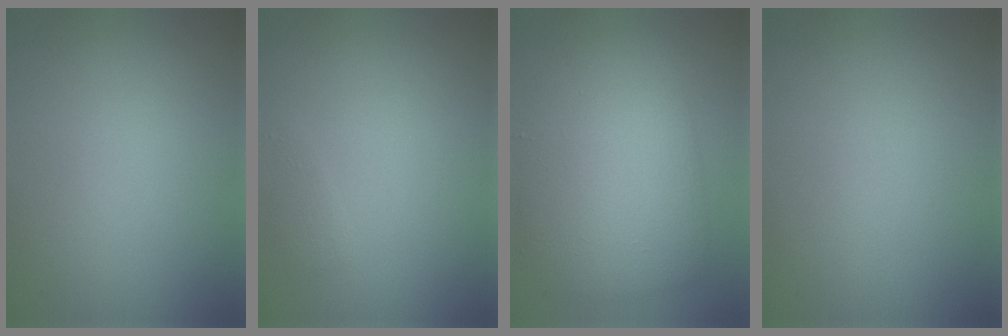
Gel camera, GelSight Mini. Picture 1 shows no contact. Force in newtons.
{"total": 0.8, "press": 0.8, "slide": 0.1}
{"total": 7.2, "press": 7.2, "slide": 0.1}
{"total": 0.0}